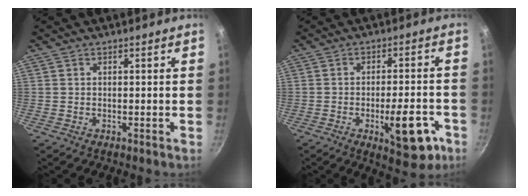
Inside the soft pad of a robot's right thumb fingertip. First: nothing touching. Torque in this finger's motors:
{"motor_torque": [1.42, 1.22, 1.03, -0.36, 0.31]}